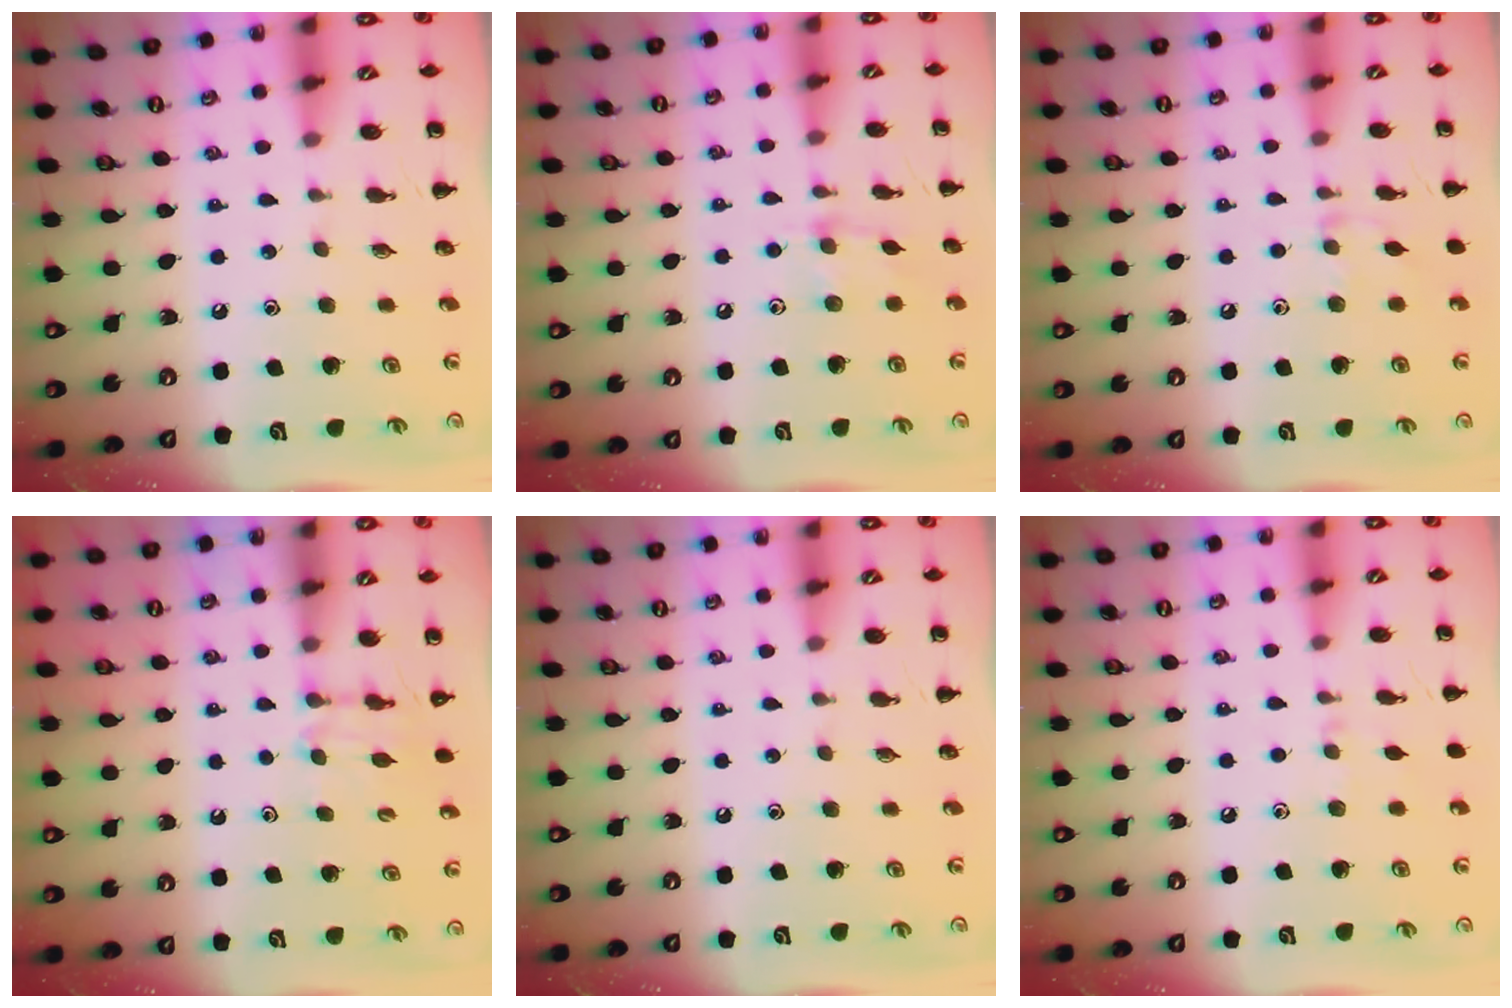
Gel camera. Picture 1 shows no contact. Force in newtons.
{"total": 4.8, "press": 4.8, "slide": 0.8}
{"total": 6.2, "press": 5.8, "slide": 2.0}
{"total": 5.0, "press": 4.7, "slide": 1.6}
{"total": 0.0}
{"total": 3.9, "press": 3.6, "slide": 1.5}